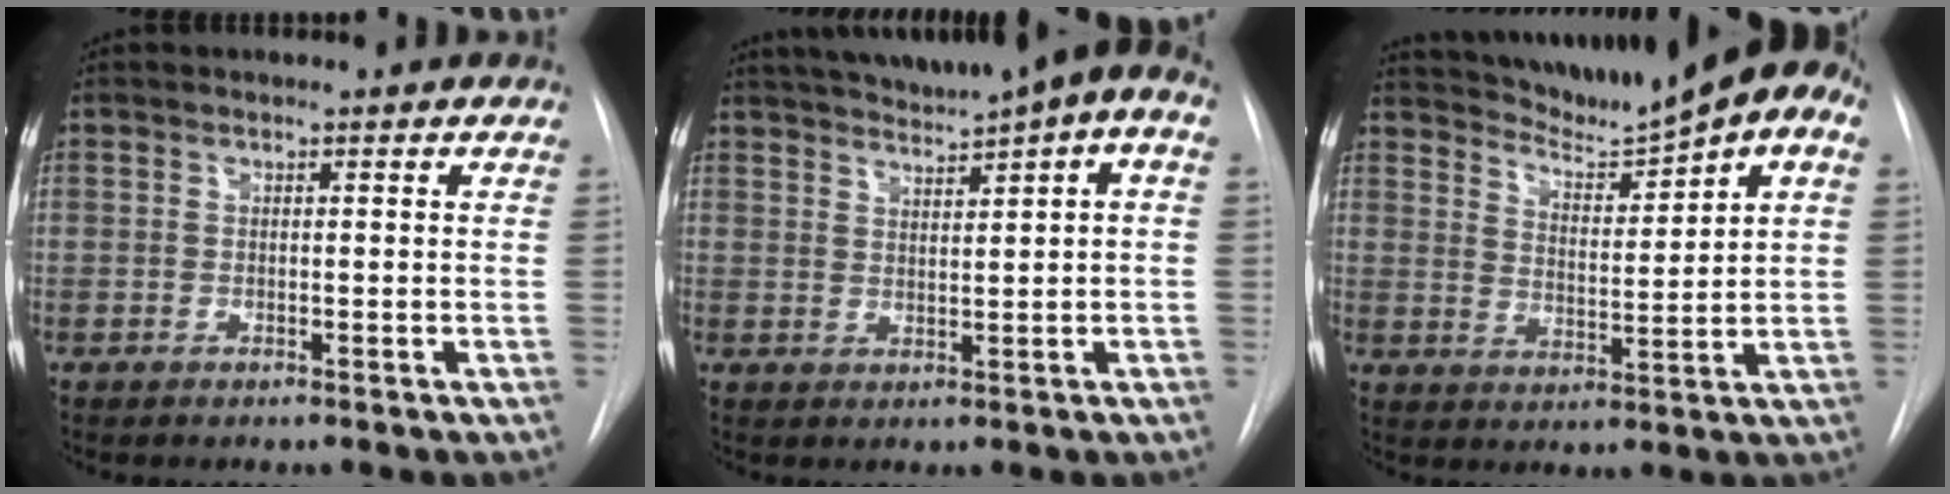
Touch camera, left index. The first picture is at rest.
{"total": 12.1, "force": [7.8, 1.6, 9.1], "torque": [-0.139, 0.027, 0.101]}
{"total": 12.5, "force": [10.1, 0.9, 7.3], "torque": [-0.112, -0.003, 0.151]}